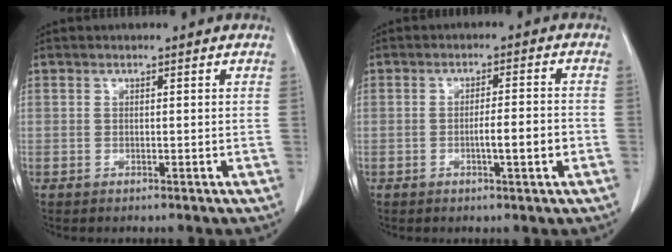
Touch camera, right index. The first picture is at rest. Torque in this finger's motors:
{"motor_torque": [0.88, -0.33, 0.29, 0.05]}